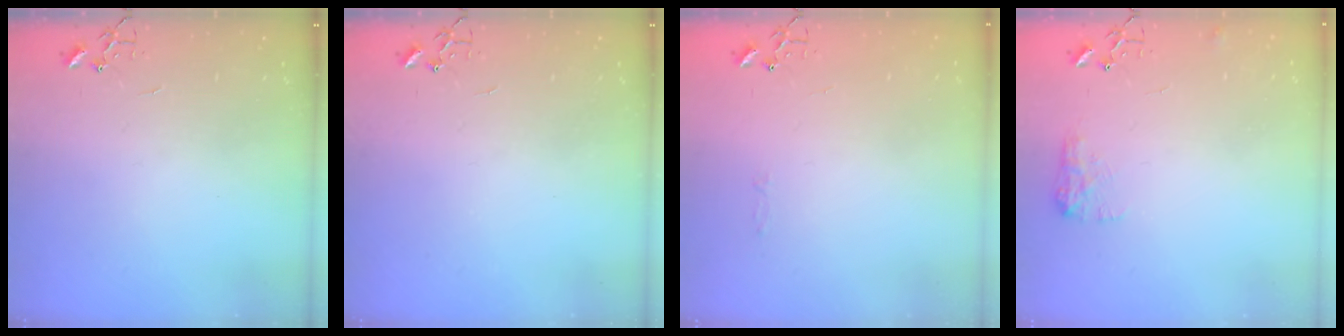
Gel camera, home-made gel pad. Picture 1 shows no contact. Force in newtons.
{"total": 0.0}
{"total": 2.8, "press": 2.8, "slide": 0.4}
{"total": 8.3, "press": 8.2, "slide": 0.3}